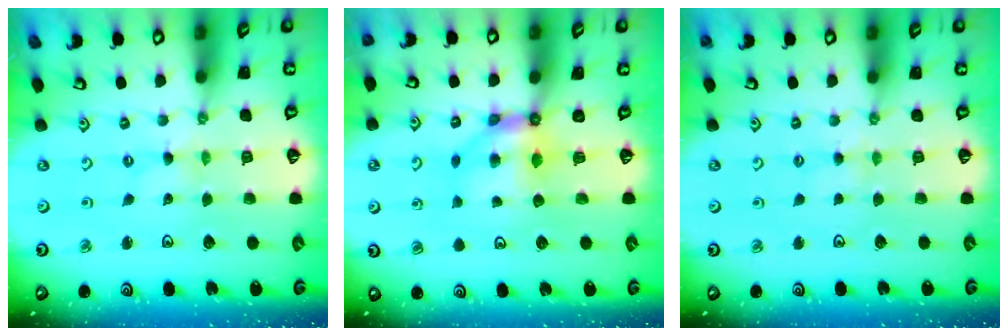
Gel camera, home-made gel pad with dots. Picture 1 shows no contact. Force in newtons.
{"total": 6.3, "press": 6.3, "slide": 0.4}
{"total": 2.8, "press": 2.8, "slide": 0.3}